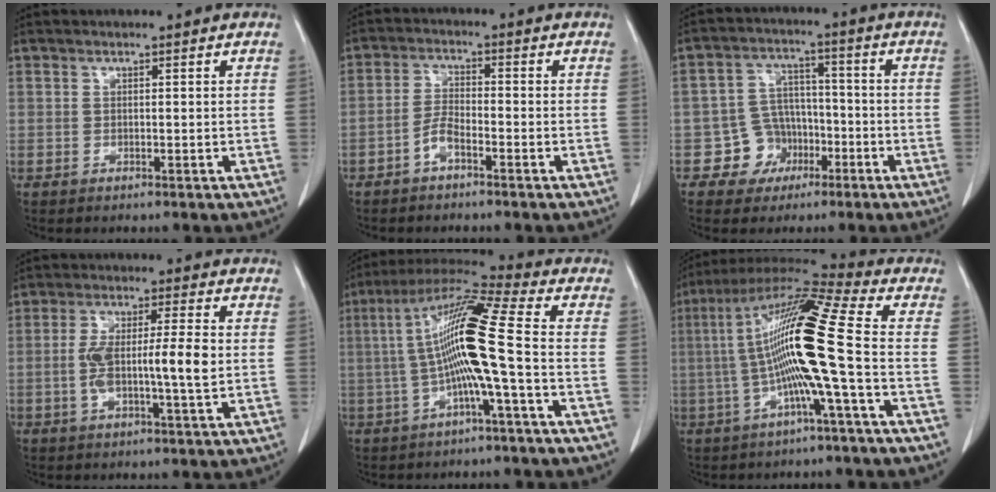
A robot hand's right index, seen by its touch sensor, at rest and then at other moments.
{"total": 3.2, "force": [-2.2, 0.9, 2.3], "torque": [-0.046, 0.008, -0.044]}
{"total": 6.7, "force": [-3.0, 6.0, 0.8], "torque": [-0.001, 0.018, -0.042]}
{"total": 9.2, "force": [-0.6, 1.0, 9.1], "torque": [-0.169, 0.011, -0.013]}
{"total": 13.5, "force": [-1.0, -0.7, 13.5], "torque": [-0.257, 0.023, -0.028]}
{"total": 16.6, "force": [-1.5, -0.7, 16.5], "torque": [-0.312, 0.017, -0.043]}